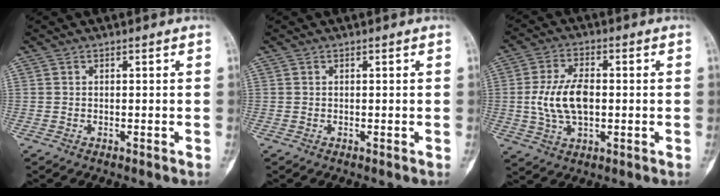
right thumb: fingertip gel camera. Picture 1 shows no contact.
{"total": 0.0}
{"total": 10.2, "force": [-0.3, 5.6, 8.5], "torque": [-0.166, 0.007, -0.003]}